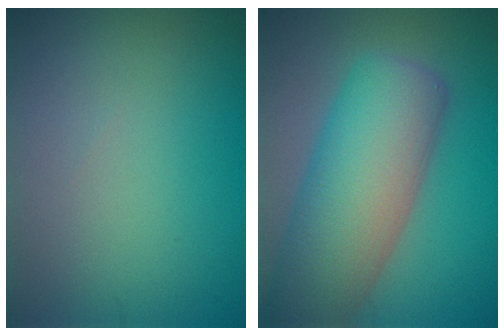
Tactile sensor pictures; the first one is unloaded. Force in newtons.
{"total": 10.4, "press": 10.4, "slide": 0.4}